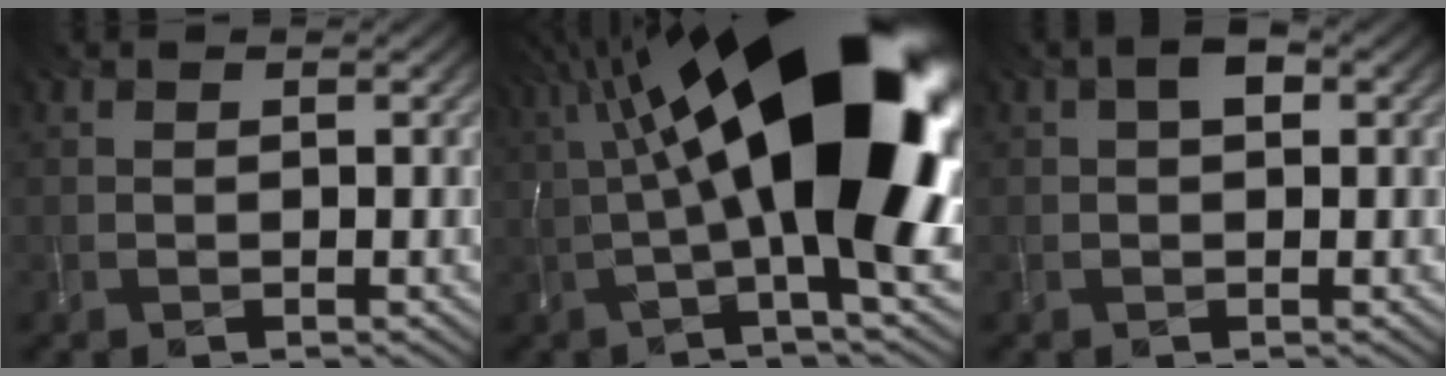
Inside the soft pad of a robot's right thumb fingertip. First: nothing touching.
{"total": 20.6, "force": [3.9, 6.6, 19.1], "torque": [-0.312, 0.035, 0.064]}
{"total": 2.3, "force": [0.7, 1.2, 1.8], "torque": [-0.034, 0.010, 0.010]}